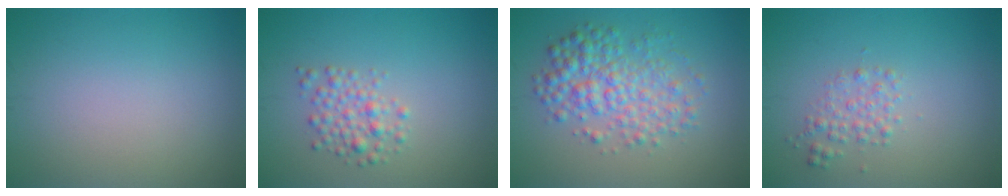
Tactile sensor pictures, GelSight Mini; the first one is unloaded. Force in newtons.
{"total": 2.3, "press": 2.3, "slide": 0.1}
{"total": 4.8, "press": 4.8, "slide": 0.1}
{"total": 1.7, "press": 1.7, "slide": 0.1}